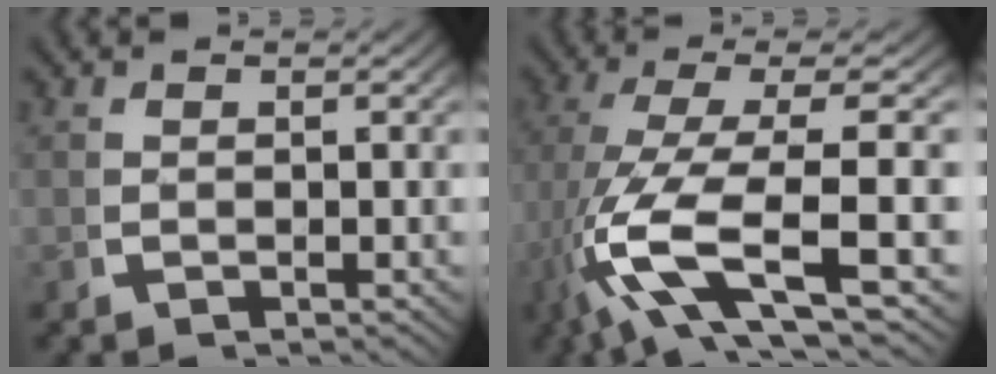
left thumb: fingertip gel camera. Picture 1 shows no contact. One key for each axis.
{"total": 10.3, "fx": -1.5, "fy": 4.2, "fz": 9.3, "tx": -0.222, "ty": -0.029, "tz": -0.002}